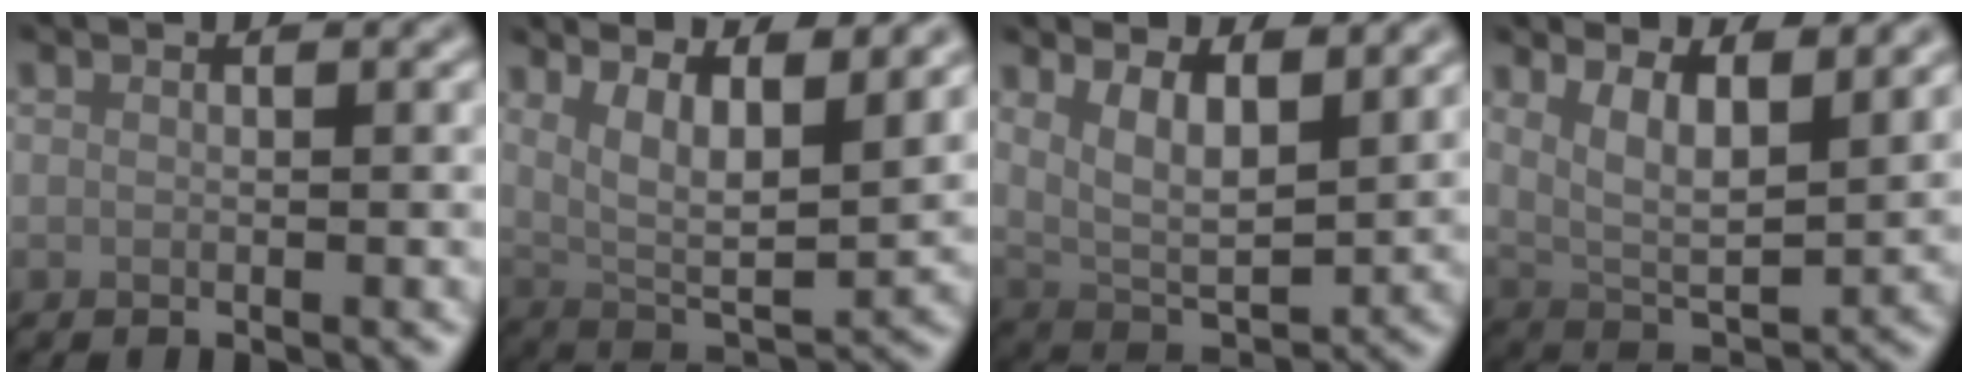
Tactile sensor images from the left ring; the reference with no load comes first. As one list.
[{"total": 9.2, "force": [4.7, 2.9, 7.3], "torque": [-0.113, 0.005, 0.073]}, {"total": 6.1, "force": [2.6, 2.7, 4.8], "torque": [-0.088, -0.007, 0.052]}, {"total": 6.7, "force": [3.3, 2.6, 5.3], "torque": [-0.093, -0.005, 0.057]}]